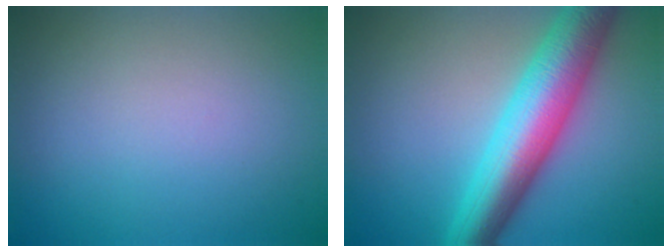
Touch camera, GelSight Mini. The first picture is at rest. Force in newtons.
{"total": 9.0, "press": 9.0, "slide": 0.2}